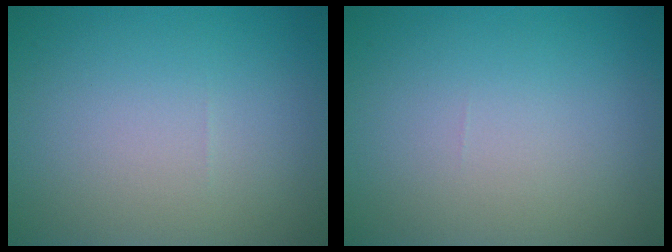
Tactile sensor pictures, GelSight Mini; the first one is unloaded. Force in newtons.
{"total": 0.0}